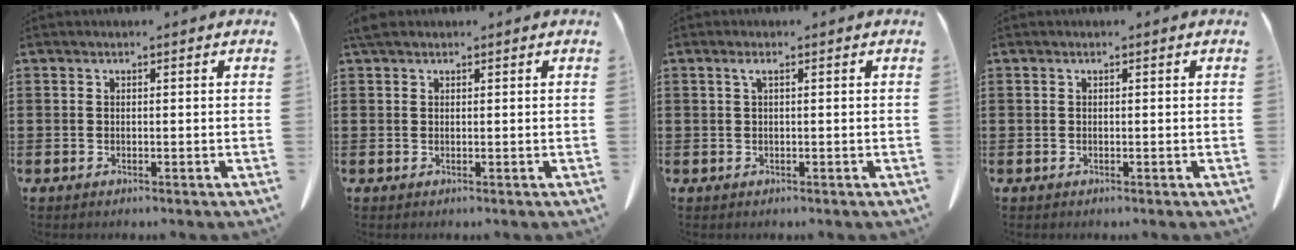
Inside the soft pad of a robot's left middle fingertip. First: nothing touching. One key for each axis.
{"total": 1.5, "fx": 1.2, "fy": 0.8, "fz": 0.6, "tx": -0.017, "ty": 0.004, "tz": 0.023}
{"total": 1.2, "fx": 0.3, "fy": 0.2, "fz": 1.2, "tx": -0.025, "ty": 0.001, "tz": 0.006}
{"total": 0.0}